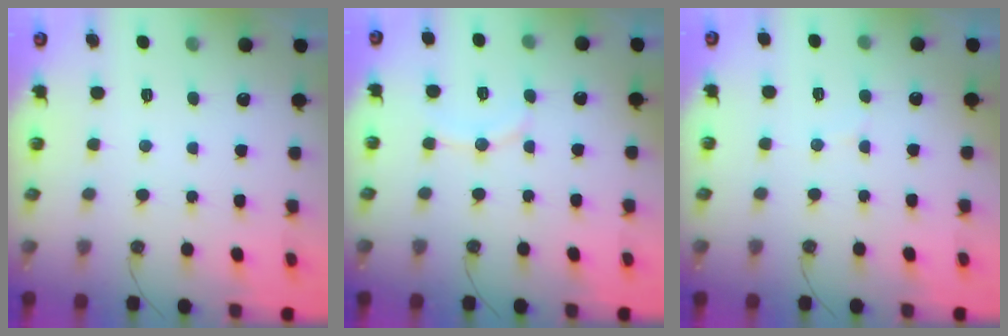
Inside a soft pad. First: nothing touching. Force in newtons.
{"total": 8.1, "press": 7.8, "slide": 2.1}
{"total": 4.0, "press": 3.9, "slide": 1.0}